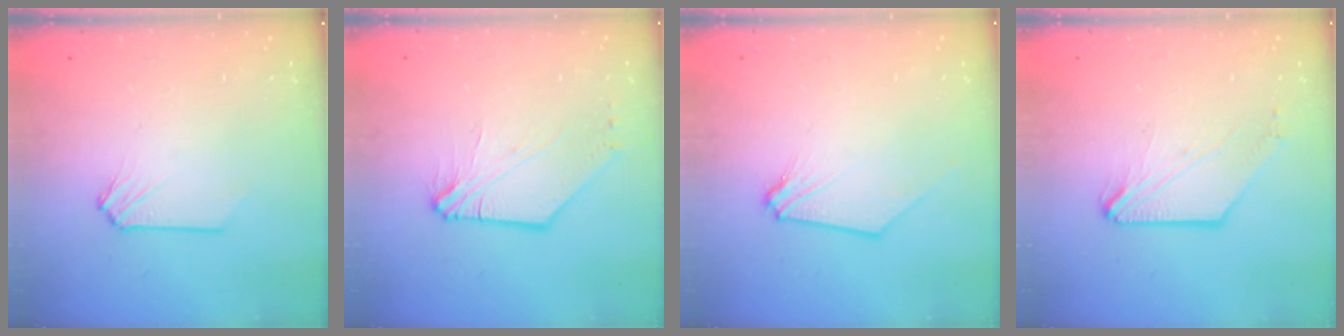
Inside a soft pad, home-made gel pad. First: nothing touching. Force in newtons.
{"total": 4.1, "press": 4.0, "slide": 0.6}
{"total": 0.0}
{"total": 0.0}